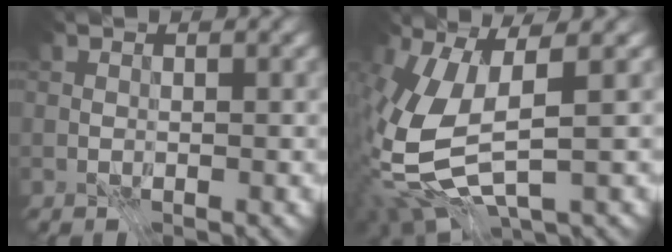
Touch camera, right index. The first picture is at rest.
{"total": 9.9, "force": [-2.6, 4.4, 8.5], "torque": [-0.209, -0.018, -0.047]}